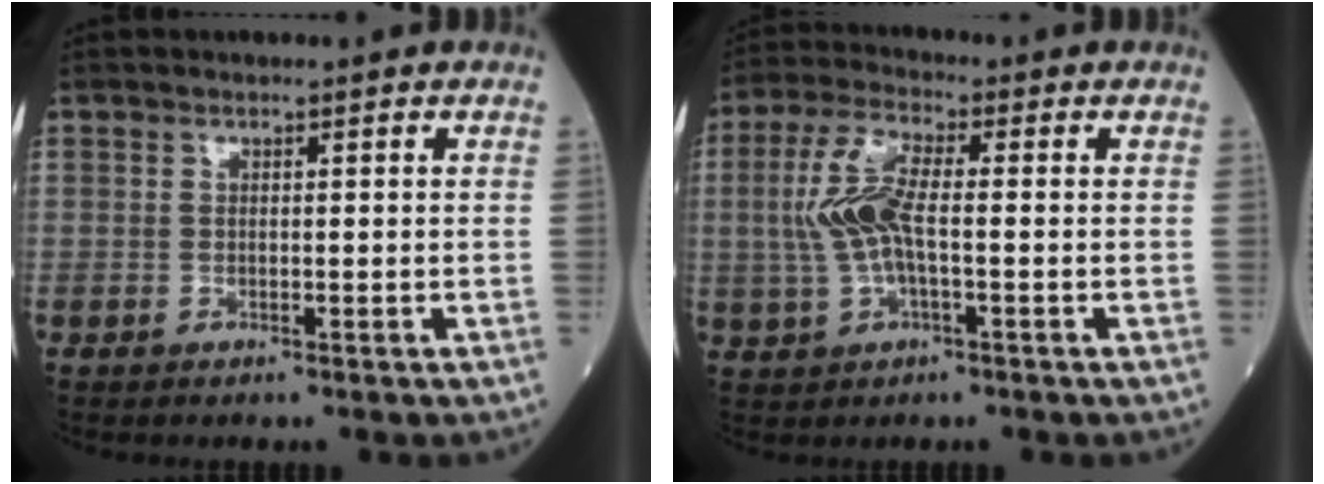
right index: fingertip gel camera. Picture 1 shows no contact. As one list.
[{"total": 8.1, "force": [-0.1, 2.5, 7.8], "torque": [-0.180, 0.009, -0.002]}]